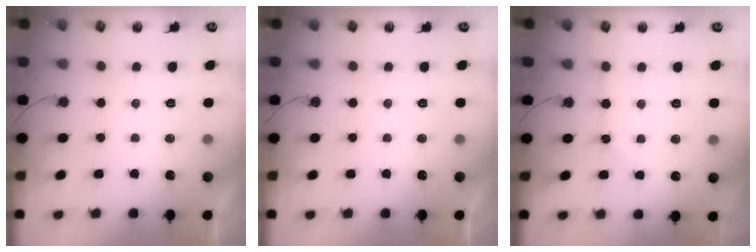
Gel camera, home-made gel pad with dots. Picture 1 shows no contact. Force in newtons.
{"total": 0.0}
{"total": 2.4, "press": 2.3, "slide": 0.3}